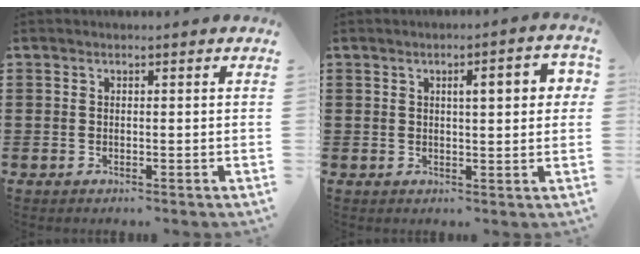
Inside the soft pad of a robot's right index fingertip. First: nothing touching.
{"total": 4.5, "force": [1.0, 1.0, 4.3], "torque": [-0.066, 0.002, 0.010]}